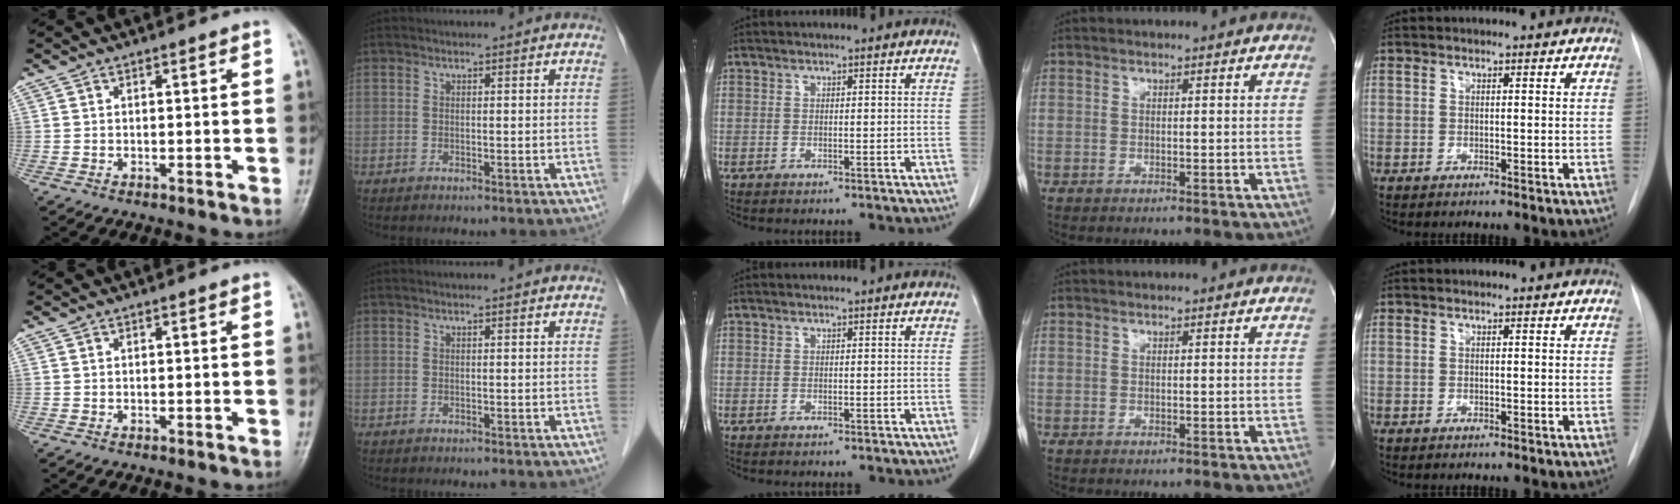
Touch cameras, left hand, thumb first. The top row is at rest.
{}